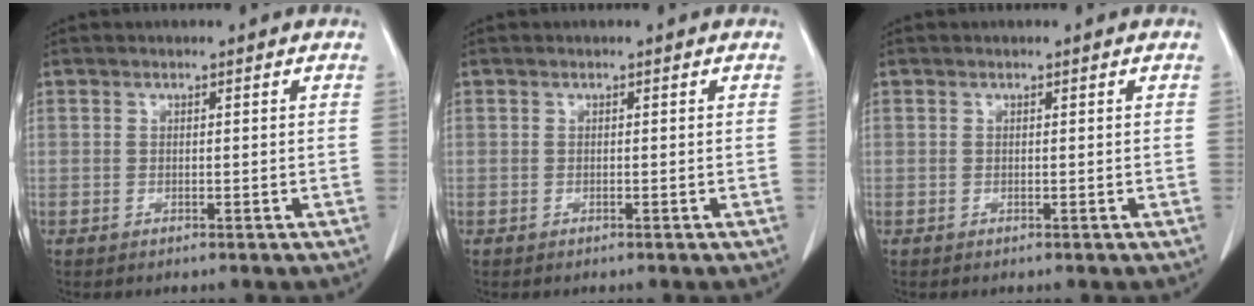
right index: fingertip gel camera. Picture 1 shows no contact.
{"total": 0.0}
{"total": 0.0}